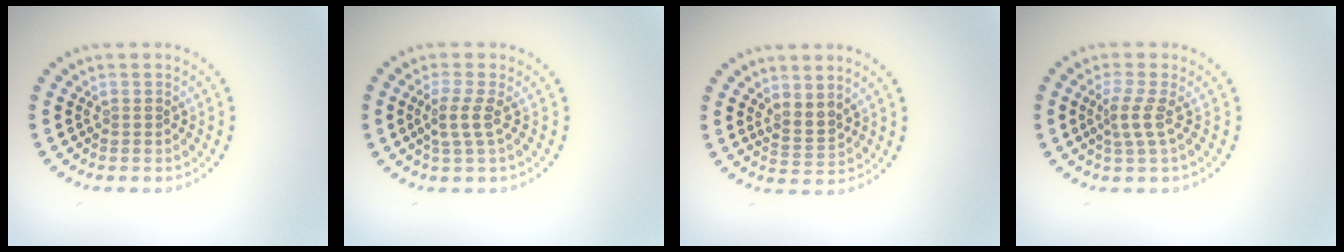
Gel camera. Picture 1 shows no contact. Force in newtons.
{"total": 2.1, "press": 1.6, "slide": 1.4}
{"total": 2.0, "press": 1.4, "slide": 1.4}
{"total": 2.1, "press": 1.4, "slide": 1.5}